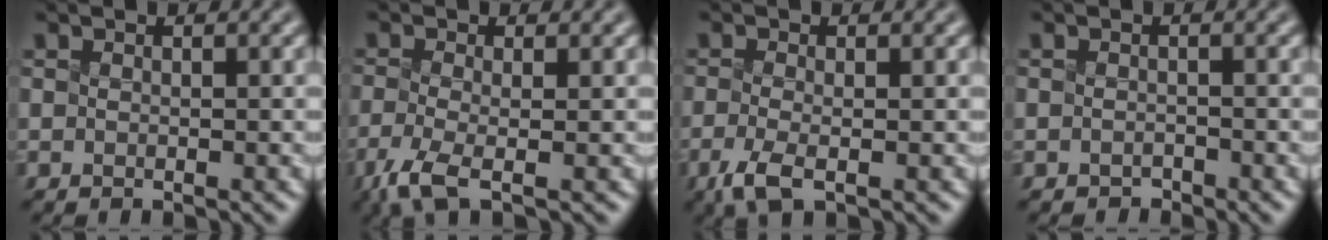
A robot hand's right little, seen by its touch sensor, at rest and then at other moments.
{"total": 3.7, "force": [-1.9, 1.0, 3.0], "torque": [-0.075, -0.011, -0.046]}
{"total": 2.9, "force": [-1.4, 0.9, 2.4], "torque": [-0.059, -0.008, -0.032]}
{"total": 0.7, "force": [-0.6, 0.3, 0.1], "torque": [-0.001, 0.000, -0.010]}